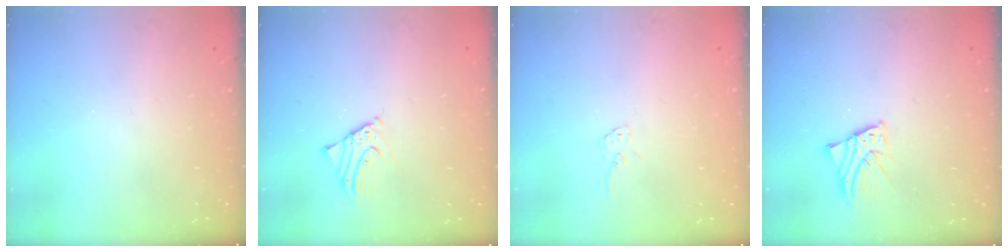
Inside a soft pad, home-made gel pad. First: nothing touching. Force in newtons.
{"total": 3.0, "press": 3.0, "slide": 0.3}
{"total": 4.7, "press": 4.7, "slide": 0.6}
{"total": 2.1, "press": 2.1, "slide": 0.1}